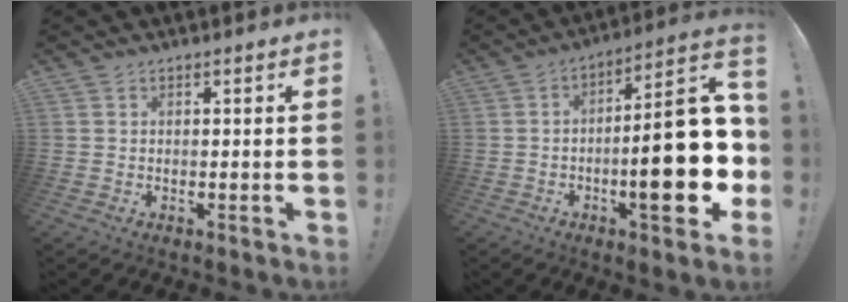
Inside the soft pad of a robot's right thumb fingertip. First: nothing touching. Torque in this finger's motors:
{"motor_torque": [2.61, 2.39, 2.30, -0.47, 0.18]}